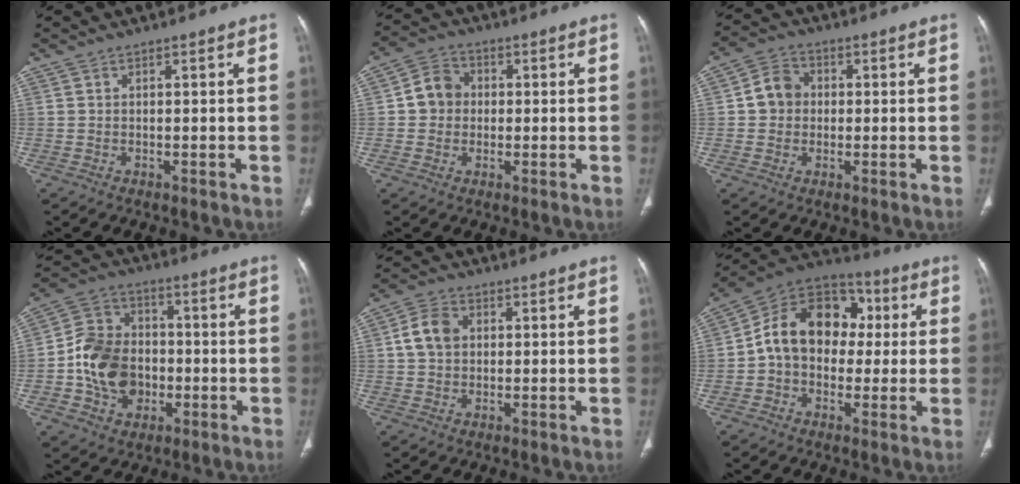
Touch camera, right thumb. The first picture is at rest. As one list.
[{"total": 6.3, "force": [0.1, 5.7, 2.7], "torque": [-0.029, 0.015, -0.008]}, {"total": 6.1, "force": [0.2, 5.4, 2.8], "torque": [-0.033, 0.014, -0.006]}, {"total": 14.4, "force": [-2.4, 11.5, 8.3], "torque": [-0.120, 0.027, -0.045]}, {"total": 6.0, "force": [0.9, 4.7, 3.7], "torque": [-0.063, 0.009, 0.012]}, {"total": 17.0, "force": [1.0, 12.9, 10.9], "torque": [-0.142, 0.044, 0.004]}]